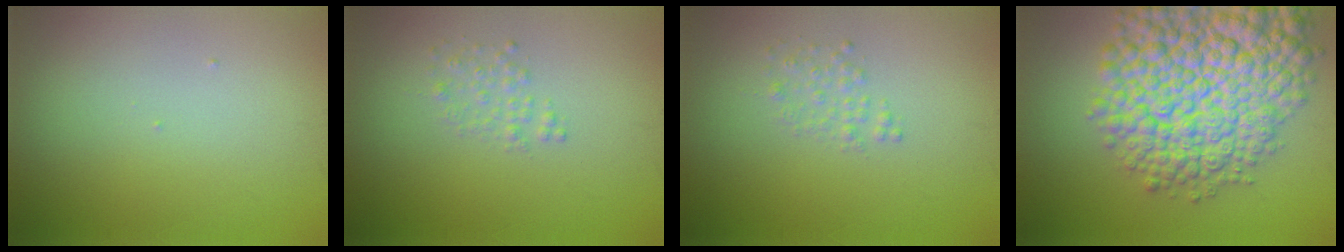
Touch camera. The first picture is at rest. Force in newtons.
{"total": 1.3, "press": 1.3, "slide": 0.0}
{"total": 1.3, "press": 1.3, "slide": 0.0}
{"total": 12.7, "press": 12.7, "slide": 0.5}